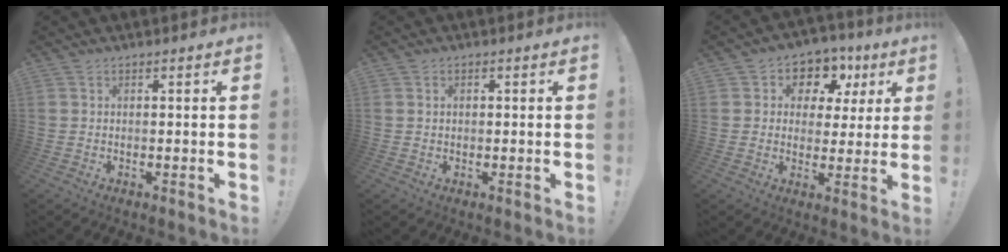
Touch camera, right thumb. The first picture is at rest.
{"total": 1.2, "force": [0.3, 0.9, 0.7], "torque": [-0.008, 0.001, 0.003]}
{"total": 11.4, "force": [6.5, 7.5, 5.5], "torque": [-0.081, -0.043, 0.117]}